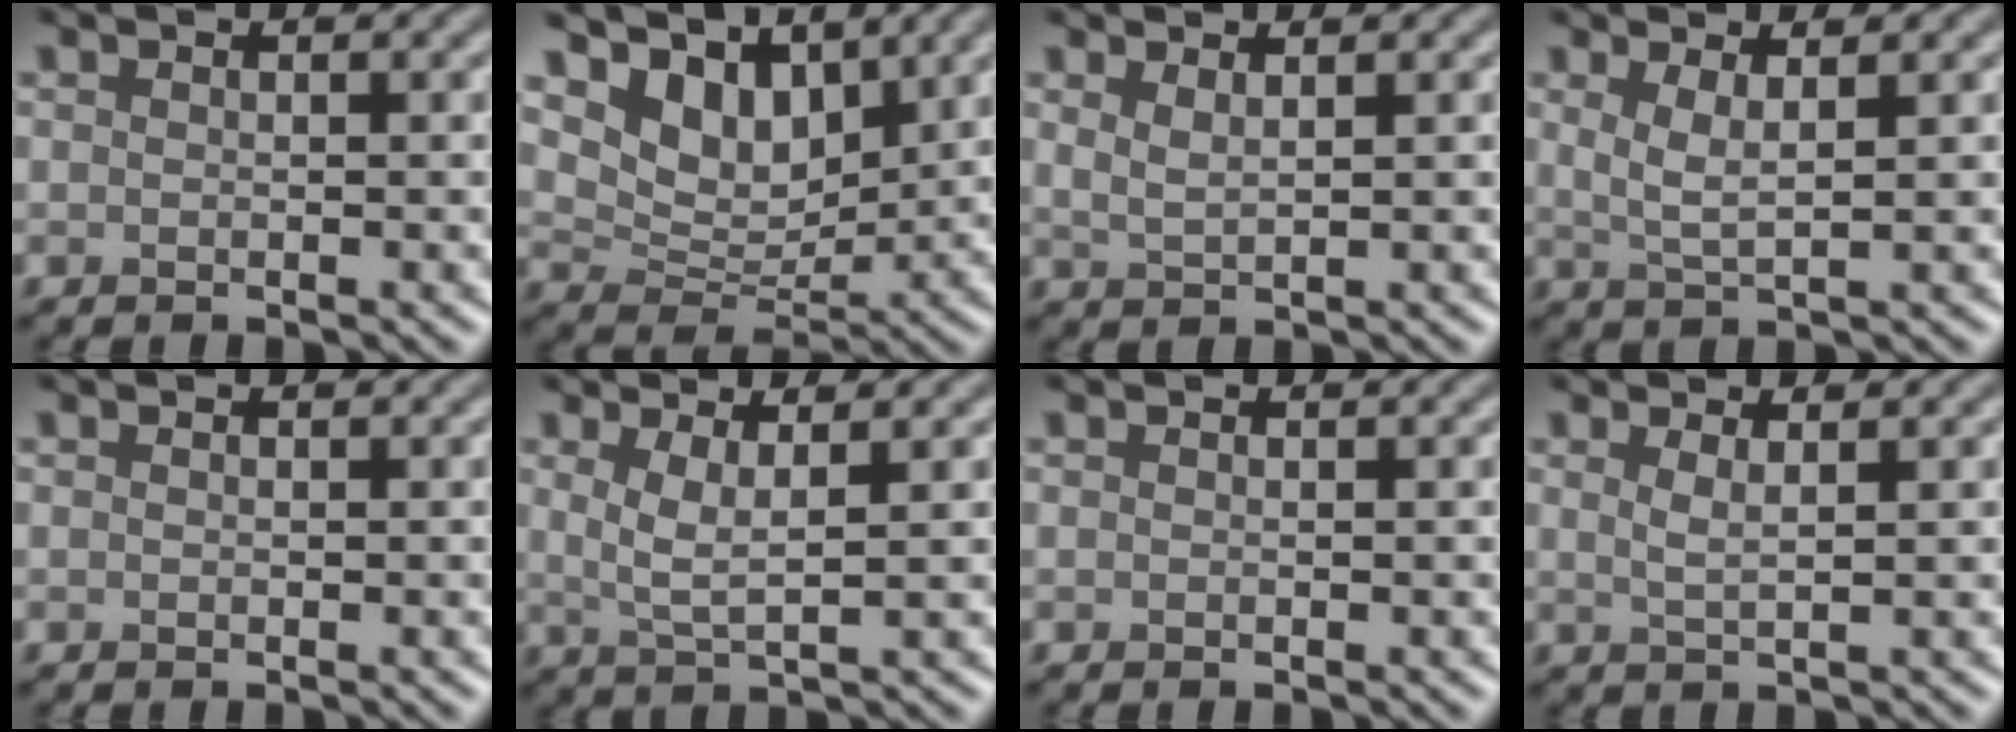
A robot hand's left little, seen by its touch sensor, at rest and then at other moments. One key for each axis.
{"total": 5.9, "fx": 4.2, "fy": 3.1, "fz": 2.6, "tx": -0.062, "ty": -0.008, "tz": 0.067}
{"total": 1.6, "fx": 1.1, "fy": 0.5, "fz": 1.0, "tx": -0.019, "ty": -0.001, "tz": 0.022}
{"total": 2.4, "fx": 1.0, "fy": 0.6, "fz": 2.1, "tx": -0.037, "ty": -0.004, "tz": 0.020}
{"total": 0.0}
{"total": 2.6, "fx": 1.0, "fy": 0.6, "fz": 2.3, "tx": -0.043, "ty": -0.005, "tz": 0.020}
{"total": 0.0}
{"total": 1.7, "fx": 0.8, "fy": 0.5, "fz": 1.4, "tx": -0.019, "ty": 0.000, "tz": 0.010}